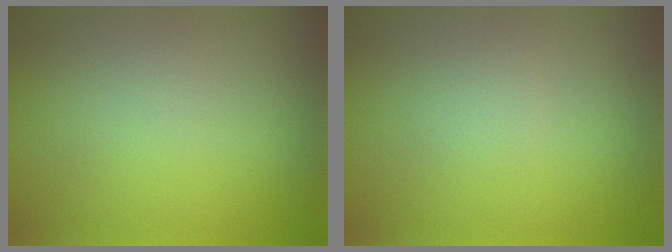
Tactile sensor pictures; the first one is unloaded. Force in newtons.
{"total": 0.7, "press": 0.7, "slide": 0.0}